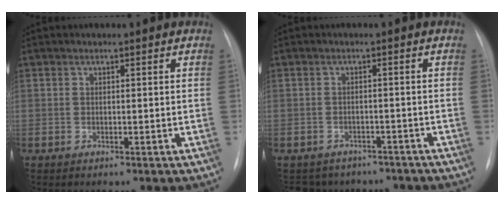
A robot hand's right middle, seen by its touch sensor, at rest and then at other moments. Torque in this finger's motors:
{"motor_torque": [0.17, -0.28, 0.05, 0.03]}